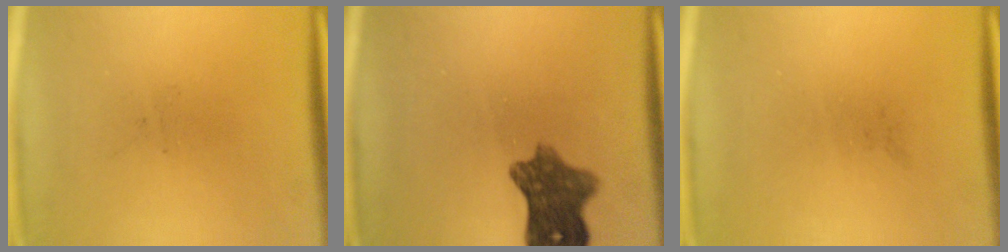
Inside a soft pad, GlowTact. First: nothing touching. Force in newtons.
{"total": 8.1}
{"total": 0.0}